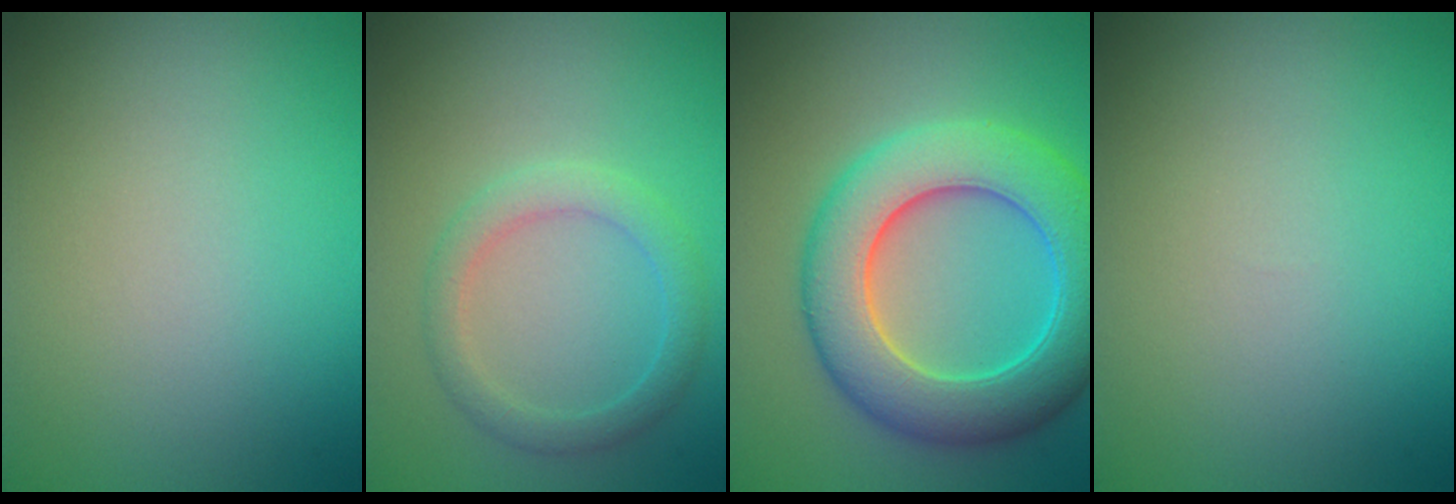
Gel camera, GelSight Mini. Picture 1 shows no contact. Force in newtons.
{"total": 2.7, "press": 2.7, "slide": 0.1}
{"total": 9.0, "press": 9.0, "slide": 0.3}
{"total": 0.0}